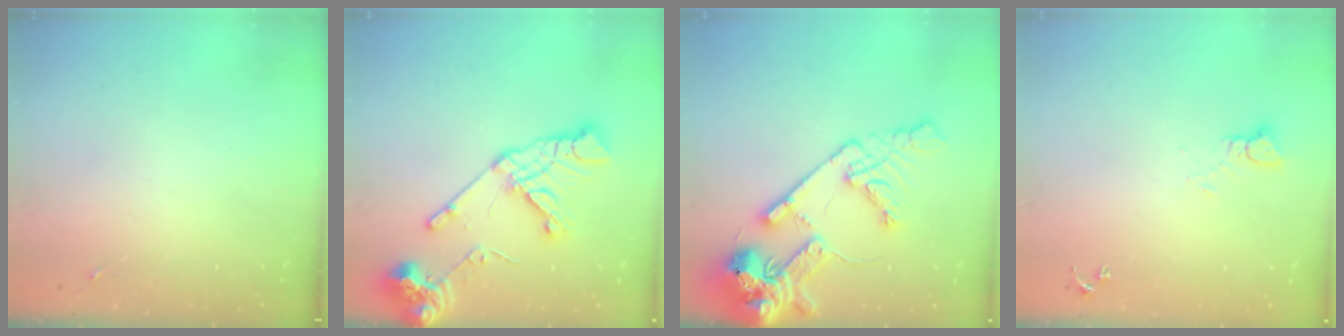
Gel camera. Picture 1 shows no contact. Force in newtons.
{"total": 16.3, "press": 16.2, "slide": 2.1}
{"total": 19.0, "press": 18.8, "slide": 2.9}
{"total": 3.1, "press": 3.1, "slide": 0.2}